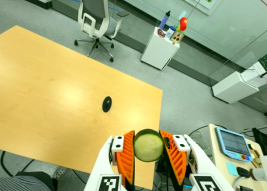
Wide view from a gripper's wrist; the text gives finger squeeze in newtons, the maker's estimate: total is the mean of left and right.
{"total": 11.6, "left": 10.8, "right": 12.5}